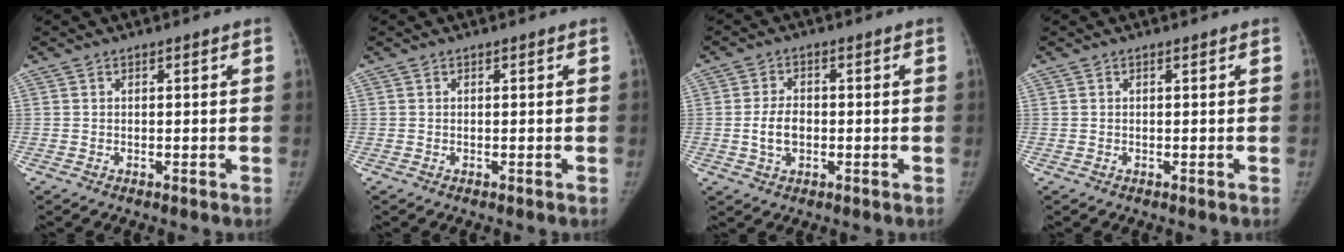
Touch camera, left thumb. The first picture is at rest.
{"total": 0.0}
{"total": 4.9, "force": [-0.8, 3.3, 3.6], "torque": [-0.062, 0.009, -0.013]}
{"total": 0.0}